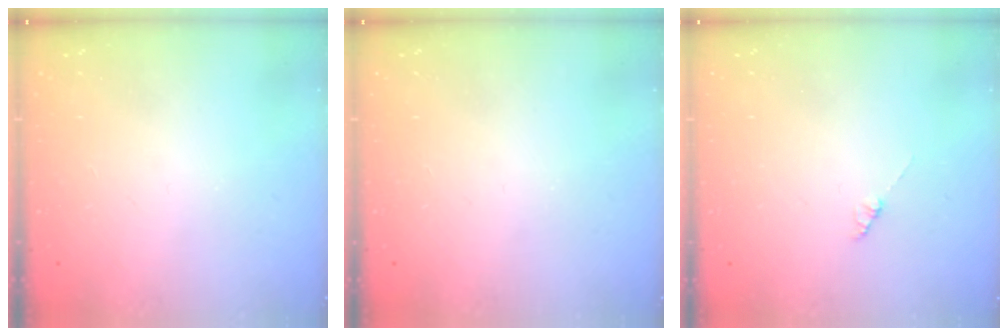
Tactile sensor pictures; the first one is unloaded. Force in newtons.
{"total": 0.0}
{"total": 0.9, "press": 0.8, "slide": 0.2}